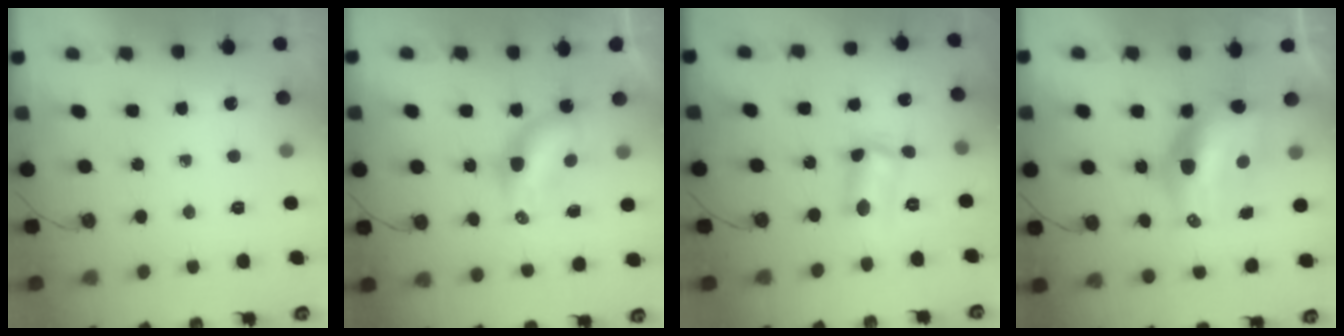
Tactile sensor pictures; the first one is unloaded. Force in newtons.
{"total": 6.3, "press": 6.3, "slide": 0.1}
{"total": 6.6, "press": 6.6, "slide": 0.7}
{"total": 15.0, "press": 14.4, "slide": 4.4}